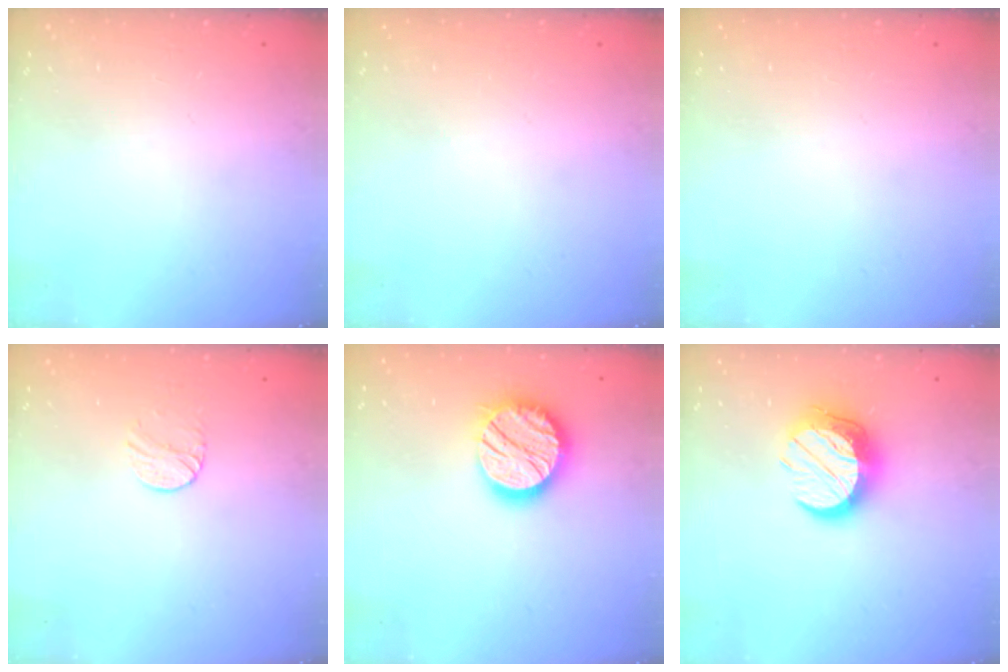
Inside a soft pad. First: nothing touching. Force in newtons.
{"total": 0.0}
{"total": 0.0}
{"total": 5.8, "press": 5.8, "slide": 0.4}
{"total": 17.1, "press": 17.1, "slide": 1.3}
{"total": 13.0, "press": 12.9, "slide": 1.2}